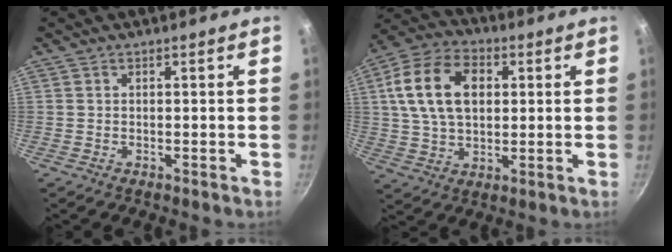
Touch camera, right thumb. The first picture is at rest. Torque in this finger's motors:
{"motor_torque": [-0.58, 1.20, 0.80, -0.43, 0.20]}